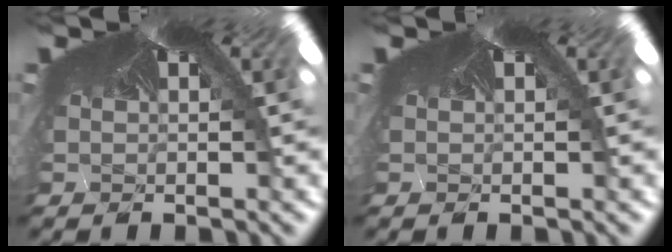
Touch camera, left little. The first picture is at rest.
{"total": 0.0}